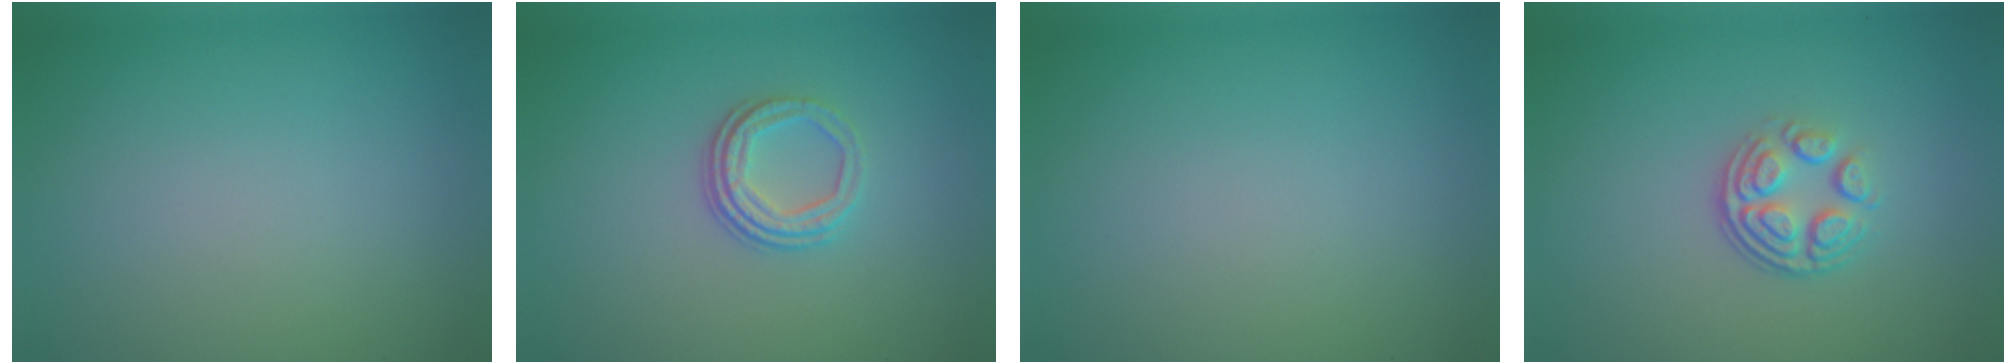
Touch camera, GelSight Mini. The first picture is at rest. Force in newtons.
{"total": 3.1, "press": 2.3, "slide": 2.1}
{"total": 0.0}
{"total": 3.9, "press": 2.7, "slide": 2.8}